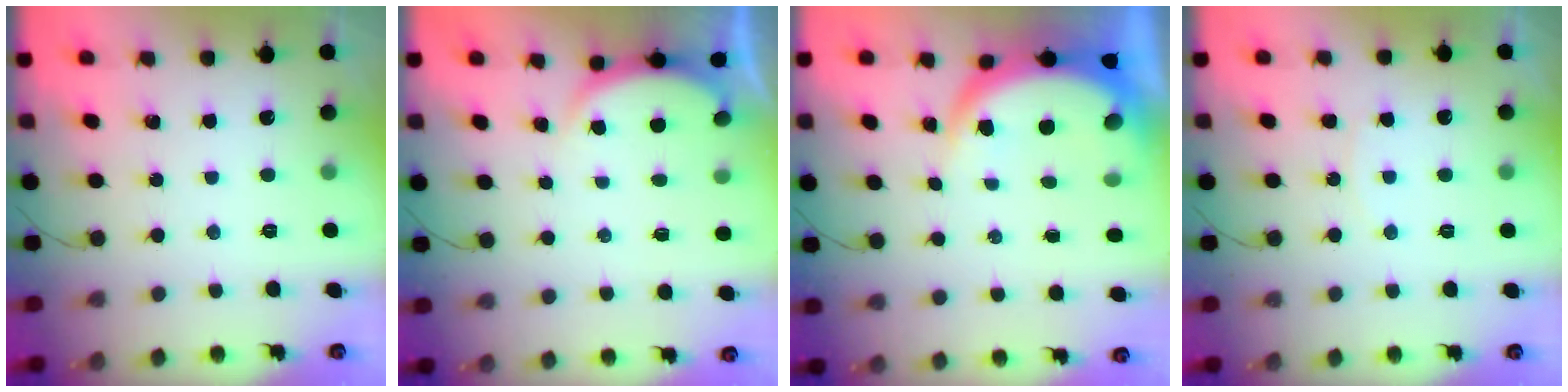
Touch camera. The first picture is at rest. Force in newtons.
{"total": 2.8, "press": 2.7, "slide": 0.6}
{"total": 7.1, "press": 7.0, "slide": 1.0}
{"total": 3.4, "press": 3.4, "slide": 0.6}